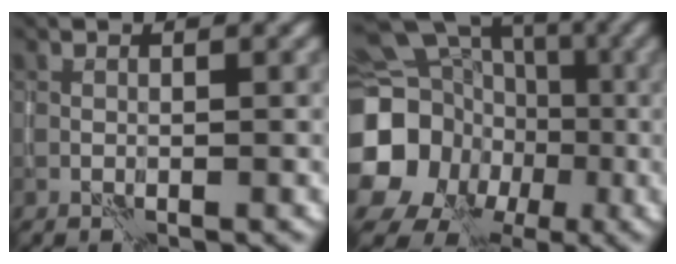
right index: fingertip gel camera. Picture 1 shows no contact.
{"total": 19.7, "force": [-2.7, 18.3, 6.8], "torque": [-0.155, -0.014, -0.085]}